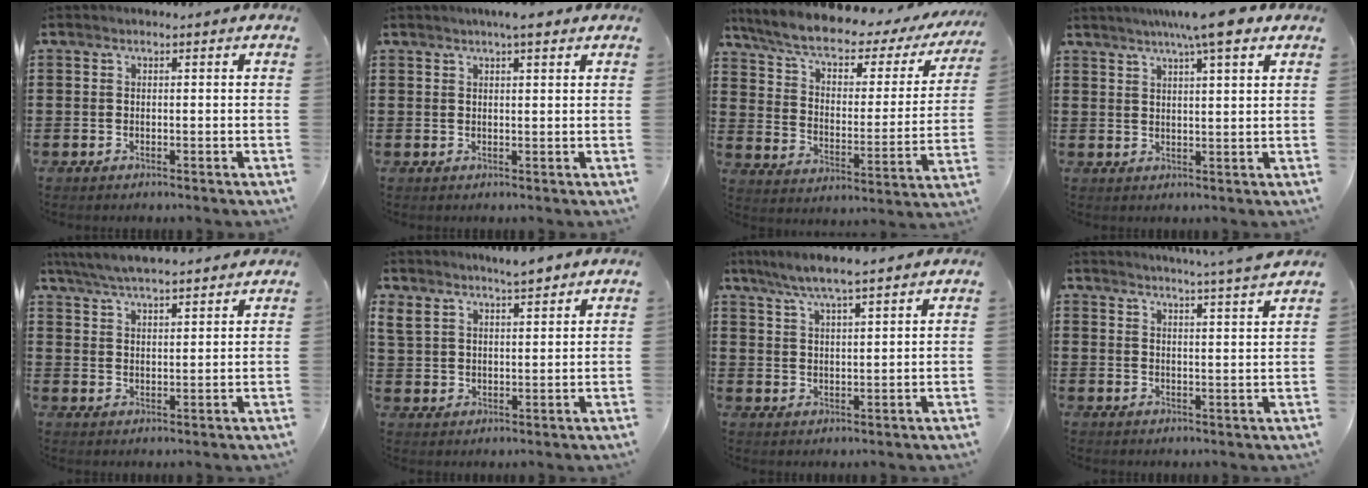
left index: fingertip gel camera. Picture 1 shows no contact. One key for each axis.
{"total": 2.8, "fx": 2.1, "fy": 0.4, "fz": 1.8, "tx": -0.031, "ty": 0.002, "tz": 0.036}
{"total": 7.1, "fx": 5.1, "fy": 2.0, "fz": 4.5, "tx": -0.108, "ty": -0.030, "tz": 0.084}
{"total": 7.2, "fx": 5.1, "fy": 0.2, "fz": 5.1, "tx": -0.094, "ty": -0.003, "tz": 0.085}
{"total": 5.3, "fx": 5.0, "fy": 0.5, "fz": 1.6, "tx": -0.048, "ty": -0.013, "tz": 0.091}
{"total": 5.6, "fx": 5.1, "fy": 1.7, "fz": 1.6, "tx": -0.048, "ty": -0.007, "tz": 0.094}
{"total": 5.4, "fx": 4.6, "fy": 0.3, "fz": 2.8, "tx": -0.068, "ty": -0.010, "tz": 0.081}
{"total": 4.0, "fx": 3.8, "fy": -1.0, "fz": 1.0, "tx": -0.026, "ty": -0.026, "tz": 0.062}